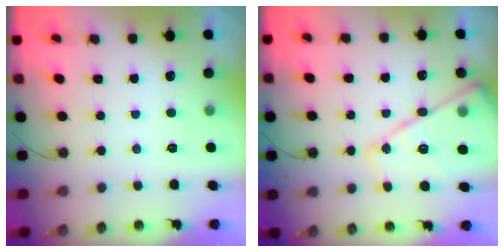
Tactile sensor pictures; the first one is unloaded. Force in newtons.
{"total": 16.1, "press": 16.1, "slide": 0.8}